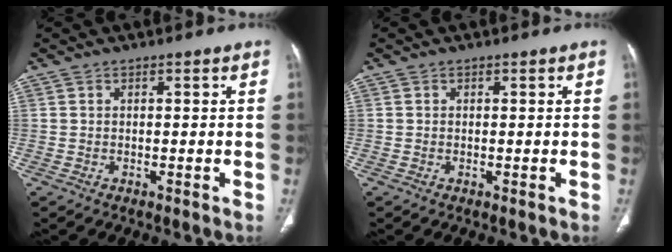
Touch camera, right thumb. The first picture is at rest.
{"total": 0.0}